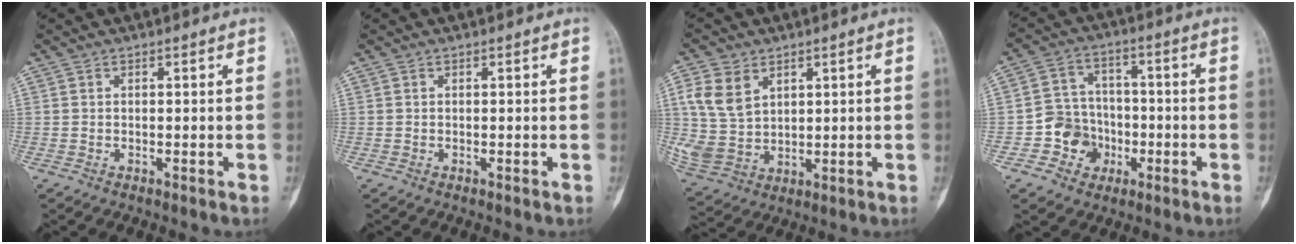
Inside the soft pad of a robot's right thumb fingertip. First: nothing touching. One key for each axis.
{"total": 0.0}
{"total": 9.8, "fx": 3.8, "fy": 7.0, "fz": 5.6, "tx": -0.103, "ty": -0.009, "tz": 0.092}
{"total": 8.6, "fx": -2.9, "fy": 7.8, "fz": 2.2, "tx": 0.013, "ty": 0.028, "tz": -0.051}